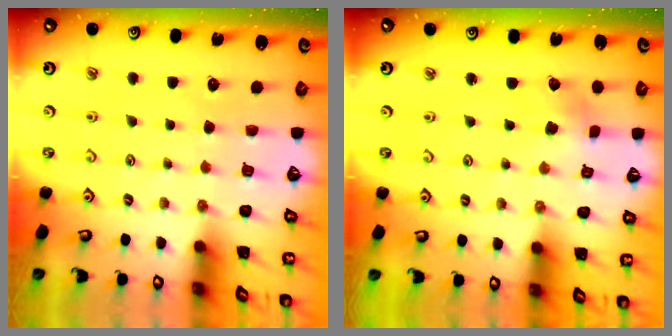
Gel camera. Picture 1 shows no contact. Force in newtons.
{"total": 2.3, "press": 2.3, "slide": 0.5}